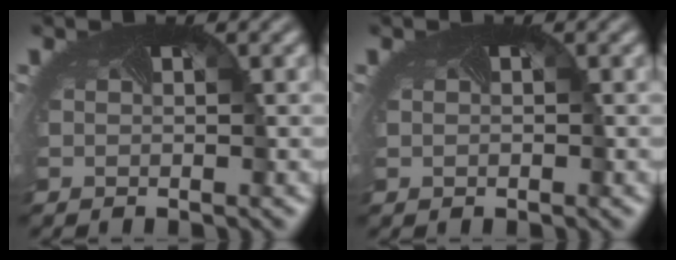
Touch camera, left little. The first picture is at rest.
{"total": 0.0}